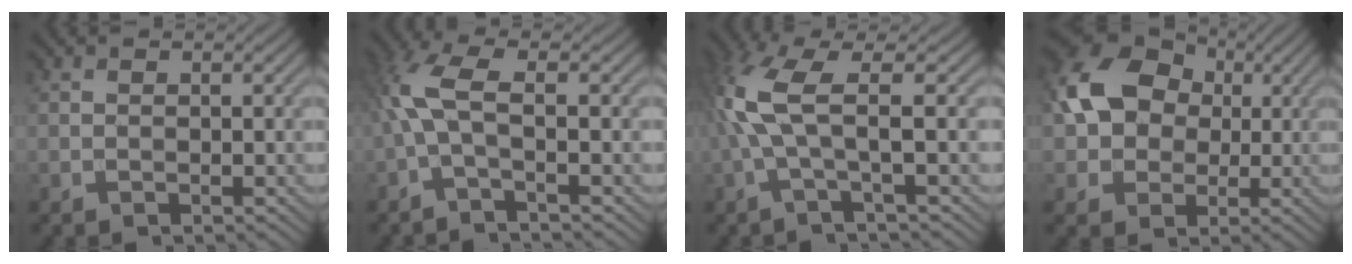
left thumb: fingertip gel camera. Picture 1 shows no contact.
{"total": 5.4, "force": [-0.4, 1.3, 5.2], "torque": [-0.123, 0.016, -0.023]}
{"total": 8.6, "force": [0.3, 1.7, 8.4], "torque": [-0.185, 0.017, -0.008]}
{"total": 11.8, "force": [1.6, 9.3, 7.0], "torque": [-0.155, 0.015, 0.015]}